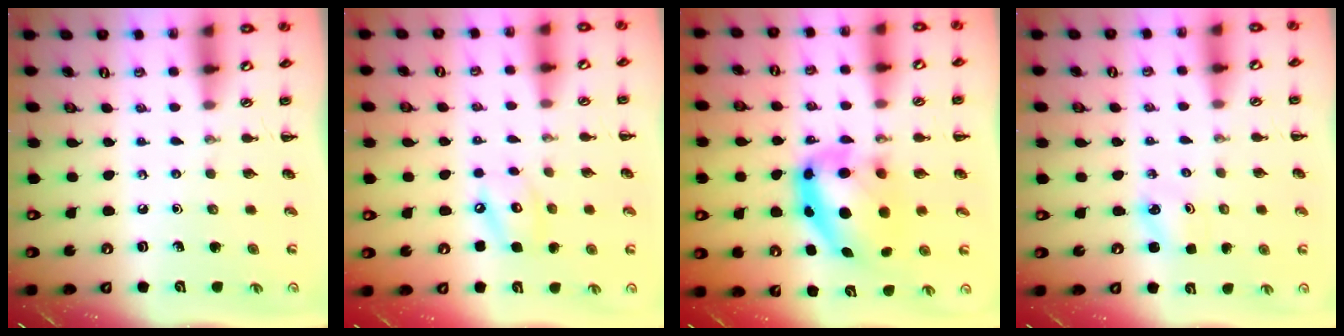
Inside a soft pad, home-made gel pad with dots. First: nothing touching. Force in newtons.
{"total": 7.7, "press": 7.6, "slide": 1.1}
{"total": 12.5, "press": 12.1, "slide": 2.9}
{"total": 2.0, "press": 2.0, "slide": 0.6}